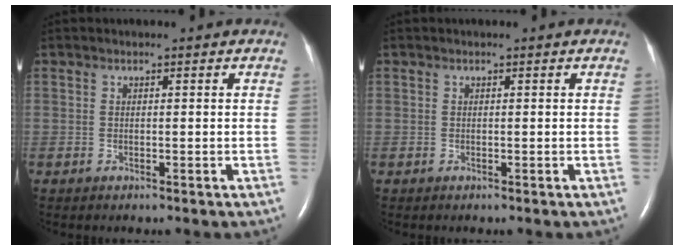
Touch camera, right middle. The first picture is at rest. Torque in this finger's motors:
{"motor_torque": [0.24, -0.27, 0.00, 0.00]}